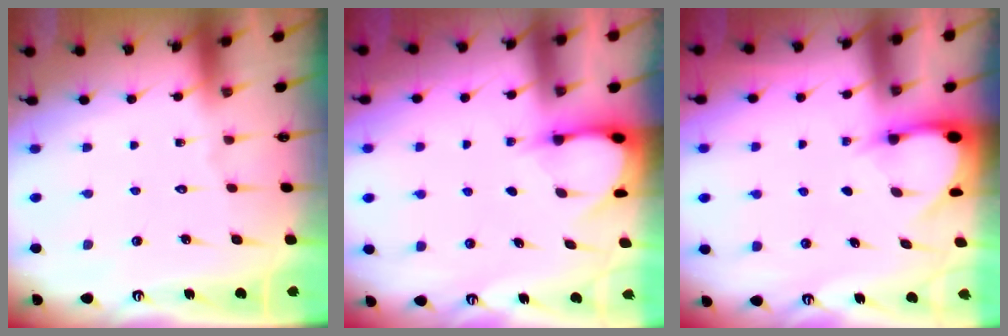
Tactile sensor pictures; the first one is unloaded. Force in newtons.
{"total": 3.2, "press": 3.2, "slide": 0.3}
{"total": 3.3, "press": 3.3, "slide": 0.2}